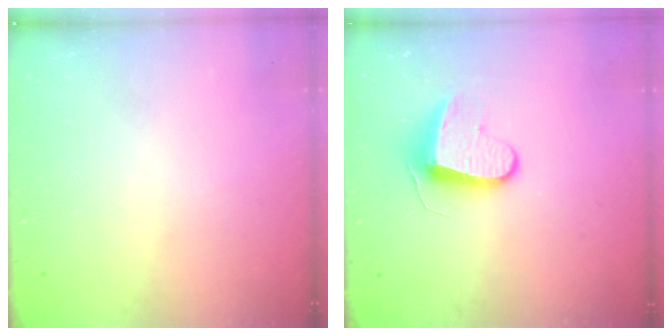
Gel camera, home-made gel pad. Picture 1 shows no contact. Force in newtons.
{"total": 8.7, "press": 8.7, "slide": 0.5}